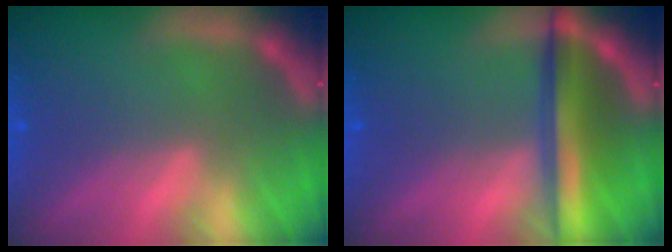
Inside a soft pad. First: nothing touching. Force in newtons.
{"total": 6.0}